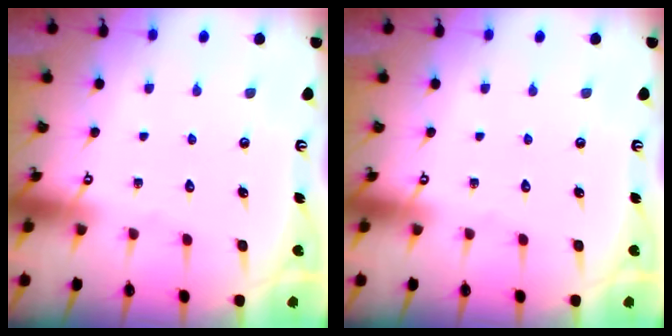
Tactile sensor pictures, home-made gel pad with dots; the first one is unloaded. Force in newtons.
{"total": 0.0}